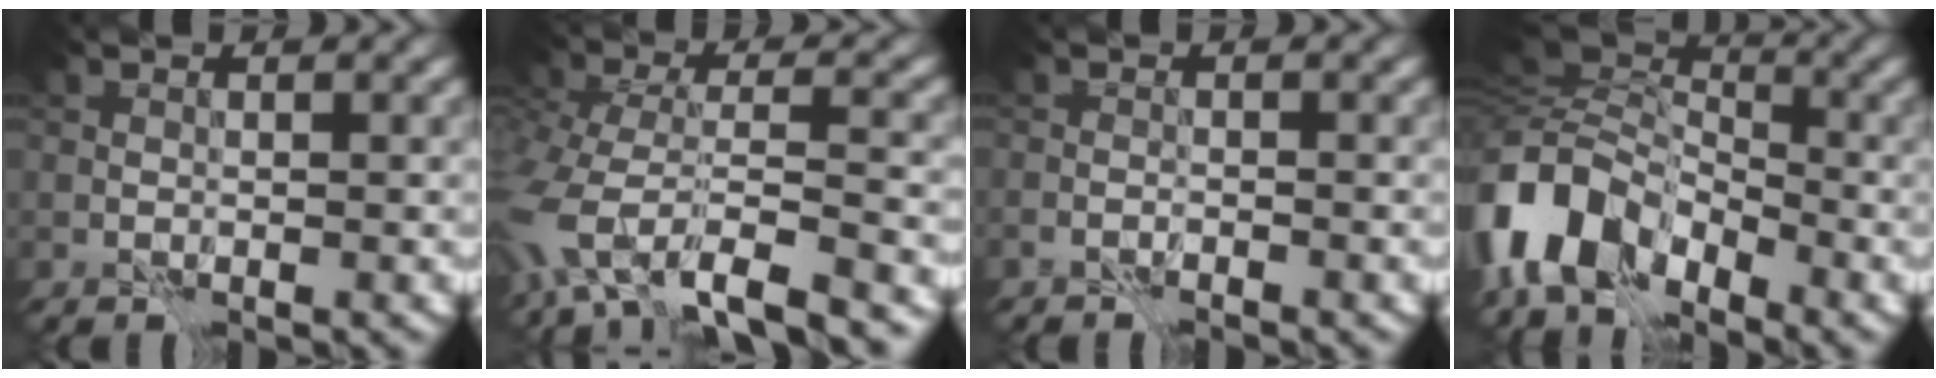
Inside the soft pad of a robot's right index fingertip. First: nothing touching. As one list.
[{"total": 12.3, "force": [-8.7, 5.5, 6.8], "torque": [-0.140, -0.012, -0.123]}, {"total": 1.0, "force": [-0.9, 0.1, 0.1], "torque": [-0.004, -0.002, -0.022]}, {"total": 10.4, "force": [-5.0, 6.5, 6.4], "torque": [-0.136, -0.011, -0.101]}]